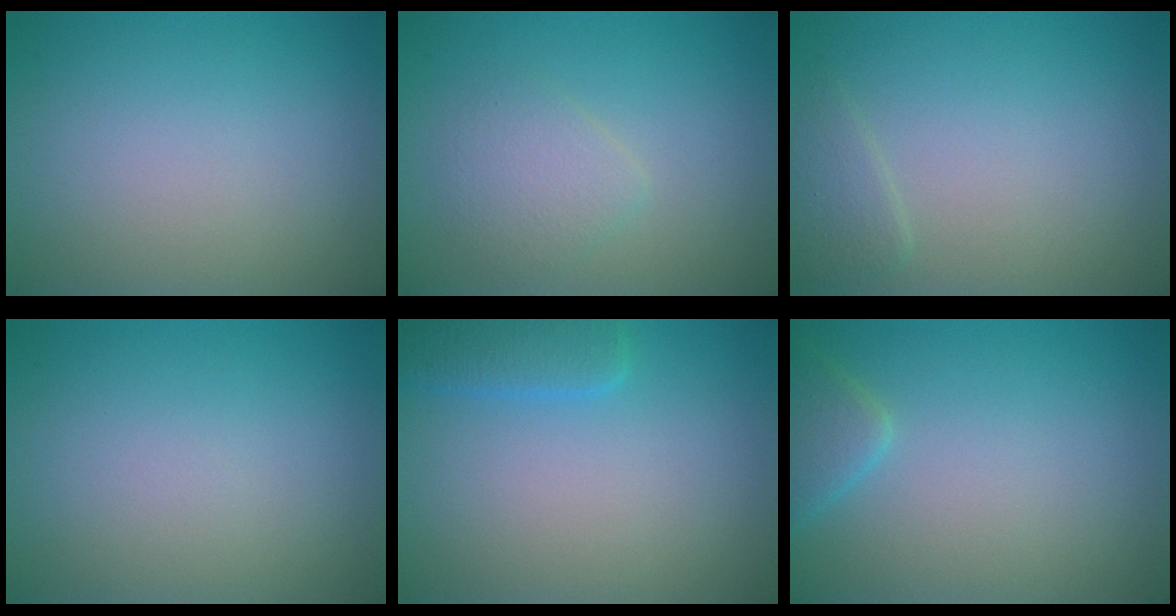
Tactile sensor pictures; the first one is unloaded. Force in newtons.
{"total": 2.3, "press": 2.3, "slide": 0.1}
{"total": 1.4, "press": 1.3, "slide": 0.1}
{"total": 0.0}
{"total": 2.5, "press": 2.5, "slide": 0.3}
{"total": 2.3, "press": 2.2, "slide": 0.2}